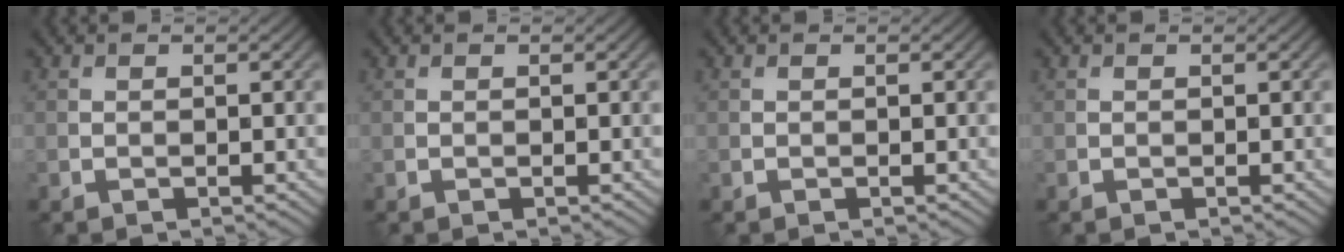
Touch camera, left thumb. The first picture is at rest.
{"total": 0.0}
{"total": 0.0}
{"total": 0.0}